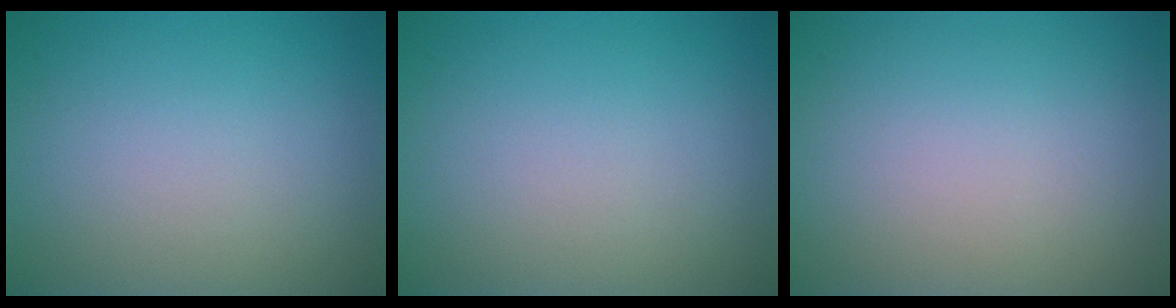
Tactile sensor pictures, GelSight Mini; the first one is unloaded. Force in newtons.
{"total": 0.0}
{"total": 0.0}